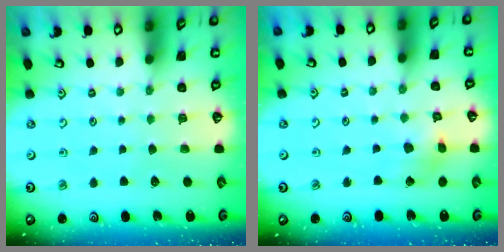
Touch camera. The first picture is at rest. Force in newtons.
{"total": 5.8, "press": 5.8, "slide": 0.6}